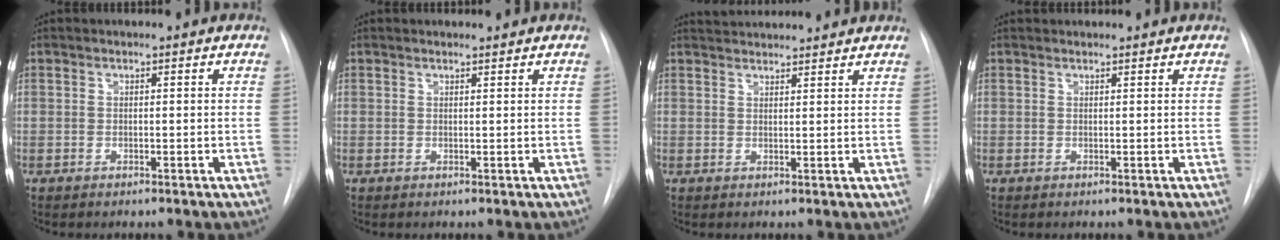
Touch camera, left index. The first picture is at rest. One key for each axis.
{"total": 0.7, "fx": 0.7, "fy": -0.1, "fz": 0.0, "tx": -0.006, "ty": -0.001, "tz": 0.012}
{"total": 7.3, "fx": 7.1, "fy": 0.5, "fz": 1.7, "tx": -0.026, "ty": 0.030, "tz": 0.096}
{"total": 2.1, "fx": 2.1, "fy": 0.2, "fz": 0.3, "tx": -0.006, "ty": 0.023, "tz": 0.029}